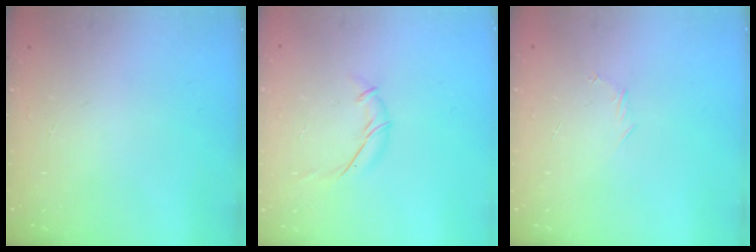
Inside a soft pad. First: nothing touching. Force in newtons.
{"total": 7.7, "press": 7.6, "slide": 0.8}
{"total": 4.1, "press": 3.9, "slide": 1.2}